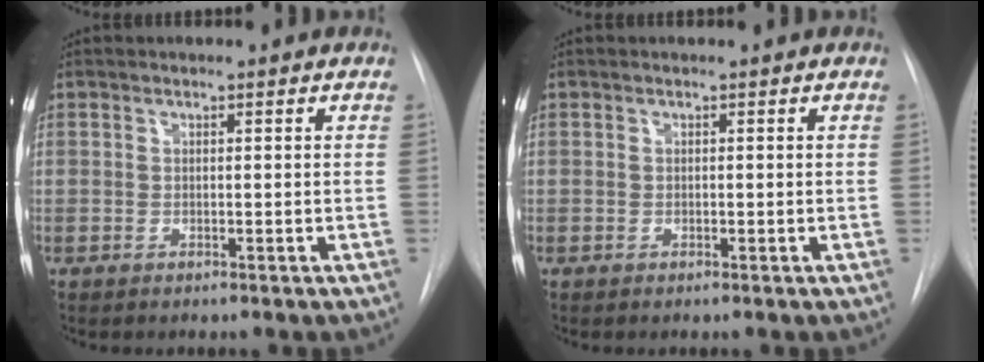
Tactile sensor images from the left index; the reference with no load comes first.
{"total": 0.0}